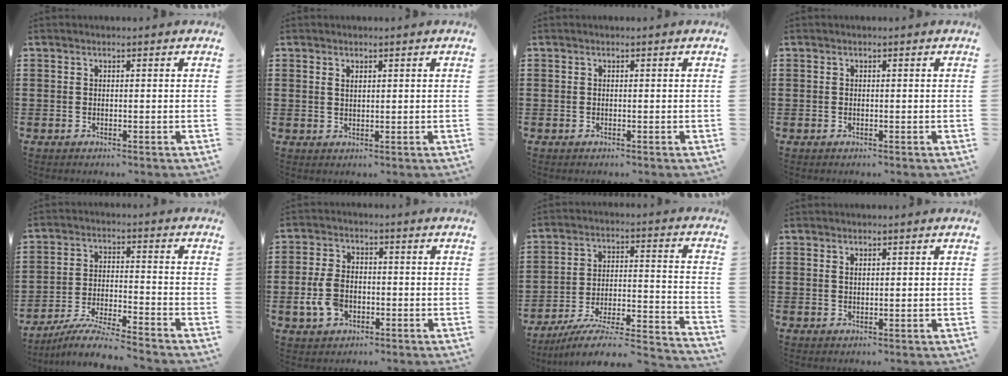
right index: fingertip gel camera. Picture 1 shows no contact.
{"total": 0.9, "force": [0.7, 0.2, 0.5], "torque": [-0.011, 0.002, 0.014]}
{"total": 0.0}
{"total": 0.0}
{"total": 6.7, "force": [-6.4, -0.4, 2.0], "torque": [-0.048, -0.009, -0.127]}
{"total": 6.1, "force": [-1.4, 4.1, 4.3], "torque": [-0.106, 0.002, -0.030]}
{"total": 6.2, "force": [-5.2, 0.6, 3.4], "torque": [-0.059, -0.012, -0.104]}
{"total": 0.7, "force": [0.6, 0.1, 0.4], "torque": [-0.009, 0.002, 0.011]}